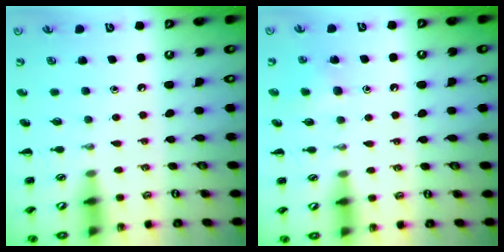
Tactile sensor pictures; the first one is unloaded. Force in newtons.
{"total": 6.2, "press": 6.0, "slide": 1.6}